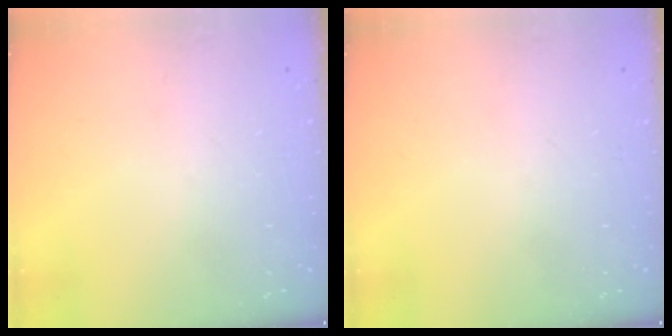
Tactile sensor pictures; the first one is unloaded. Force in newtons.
{"total": 0.0}